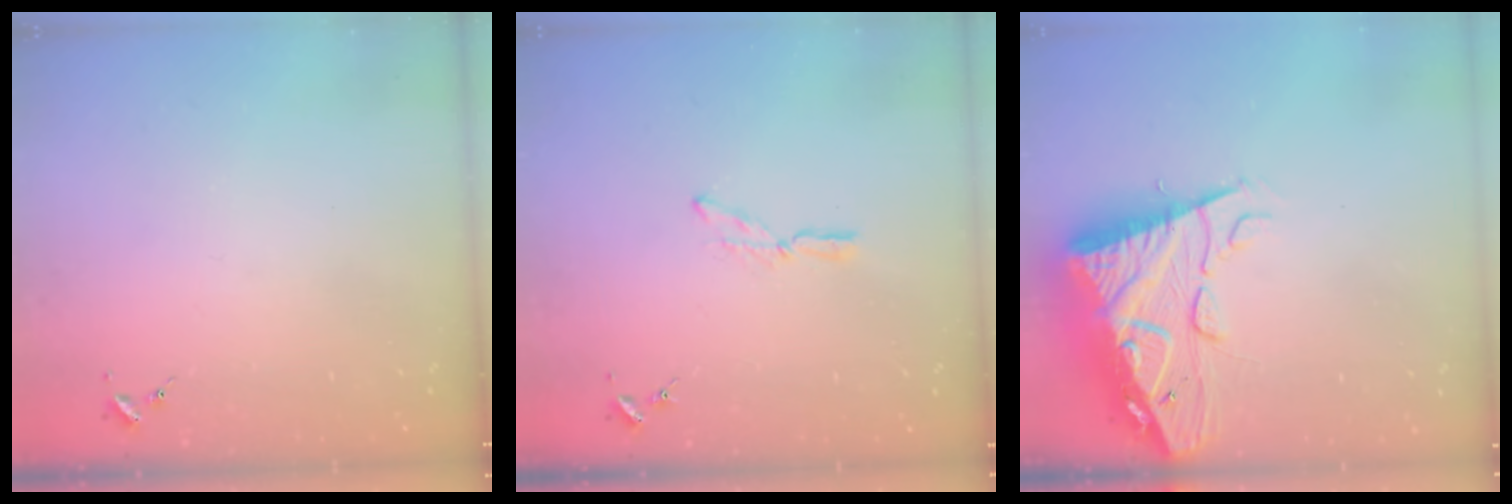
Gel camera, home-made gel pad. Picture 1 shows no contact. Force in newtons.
{"total": 6.9, "press": 6.9, "slide": 0.4}
{"total": 17.9, "press": 17.8, "slide": 1.7}